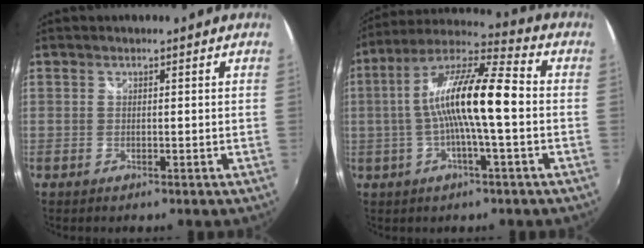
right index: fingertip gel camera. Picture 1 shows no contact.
{"total": 15.0, "force": [-0.9, 2.0, 14.8], "torque": [-0.274, 0.021, -0.024]}